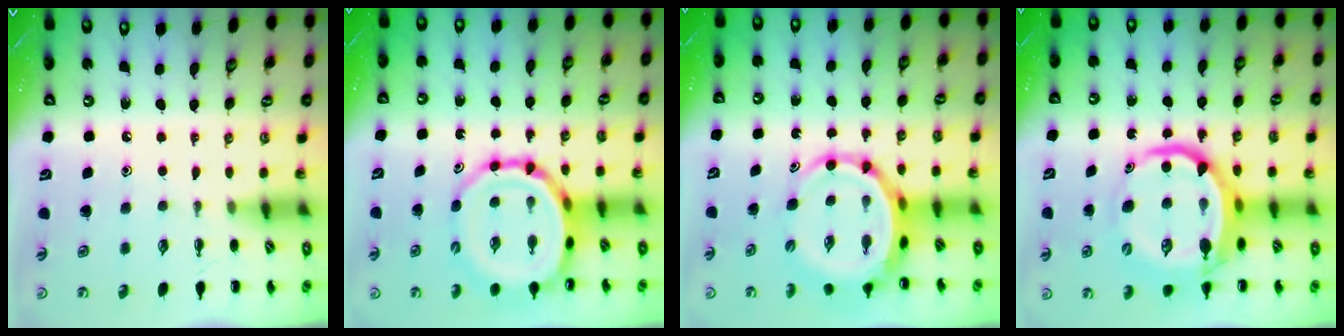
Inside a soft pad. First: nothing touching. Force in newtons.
{"total": 14.1, "press": 13.5, "slide": 4.1}
{"total": 8.4, "press": 8.0, "slide": 2.7}
{"total": 13.8, "press": 13.4, "slide": 3.5}